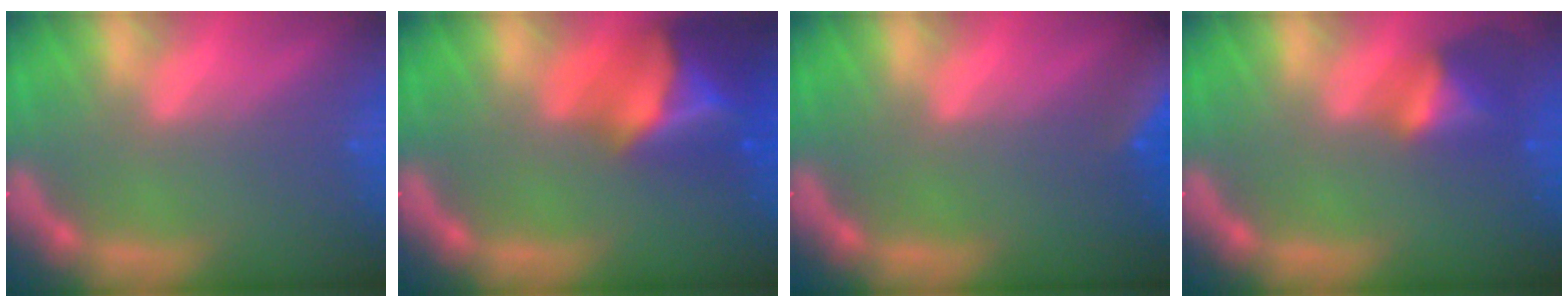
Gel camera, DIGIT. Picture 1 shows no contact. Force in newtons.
{"total": 9.4}
{"total": 8.0}
{"total": 4.0}